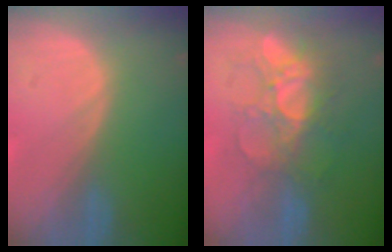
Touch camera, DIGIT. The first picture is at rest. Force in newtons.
{"total": 9.2, "press": 8.2, "slide": 4.3}